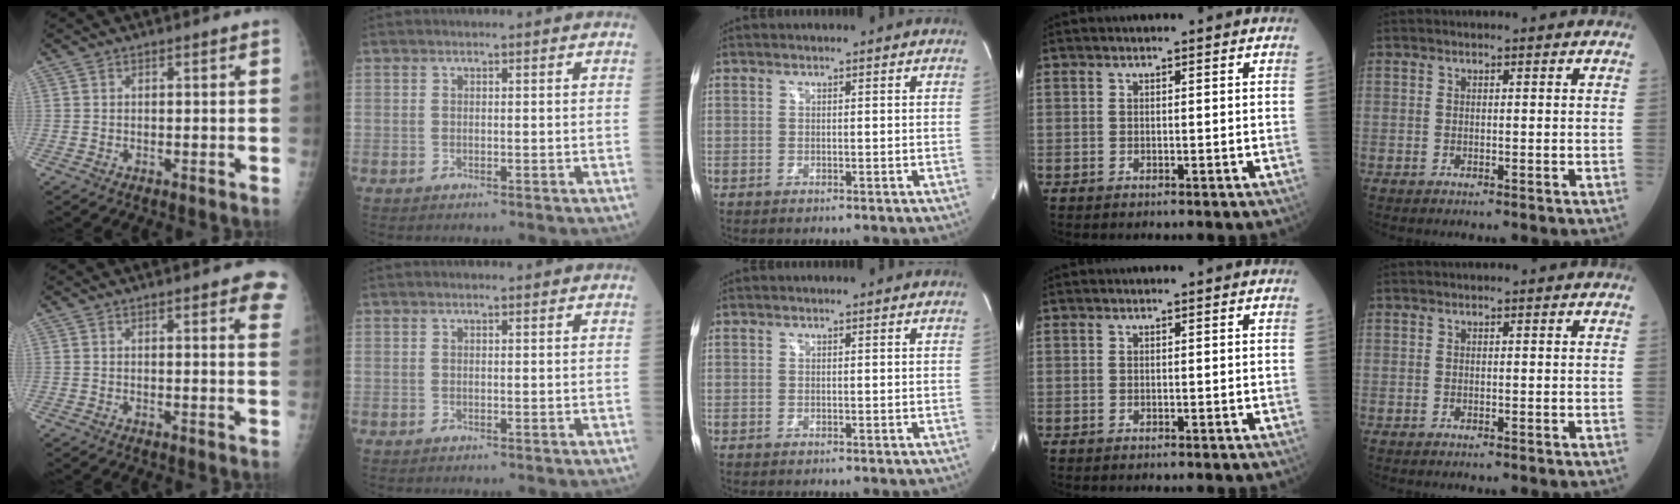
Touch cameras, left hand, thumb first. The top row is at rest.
{"thumb": {"total": 6.7, "force": [4.1, 1.8, 5.0], "torque": [-0.038, -0.010, 0.038]}, "index": {"total": 1.1, "force": [0.8, 0.2, 0.7], "torque": [-0.011, 0.010, 0.009]}}